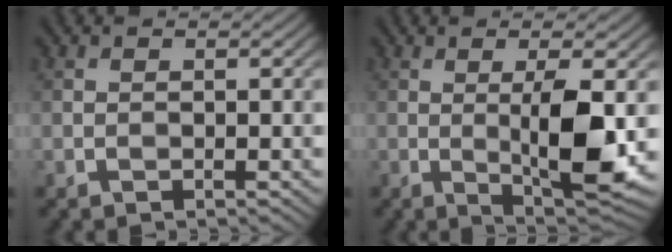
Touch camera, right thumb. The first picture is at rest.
{"total": 8.0, "force": [-0.1, 1.7, 7.8], "torque": [-0.133, -0.004, 0.002]}